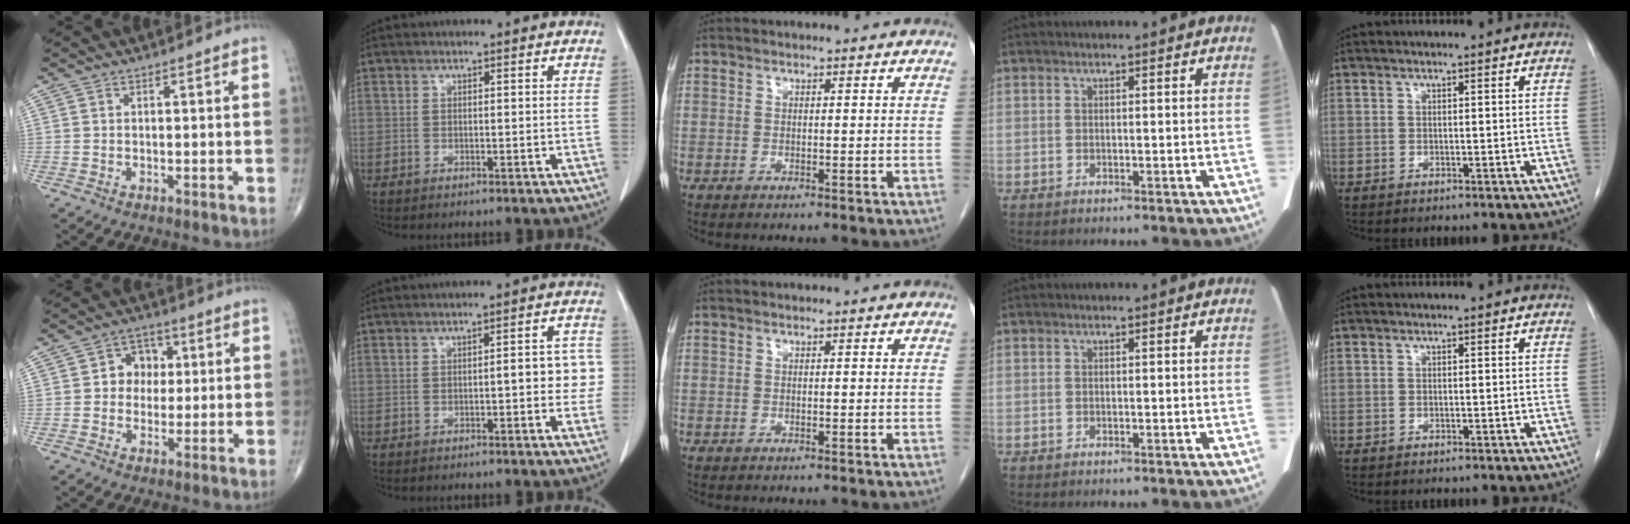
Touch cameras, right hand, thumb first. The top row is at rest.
{"thumb": {"total": 6.7, "force": [0.9, 5.7, 3.3], "torque": [-0.009, 0.009, 0.006]}, "index": {"total": 5.5, "force": [-0.5, 1.7, 5.2], "torque": [-0.049, 0.017, -0.011]}}